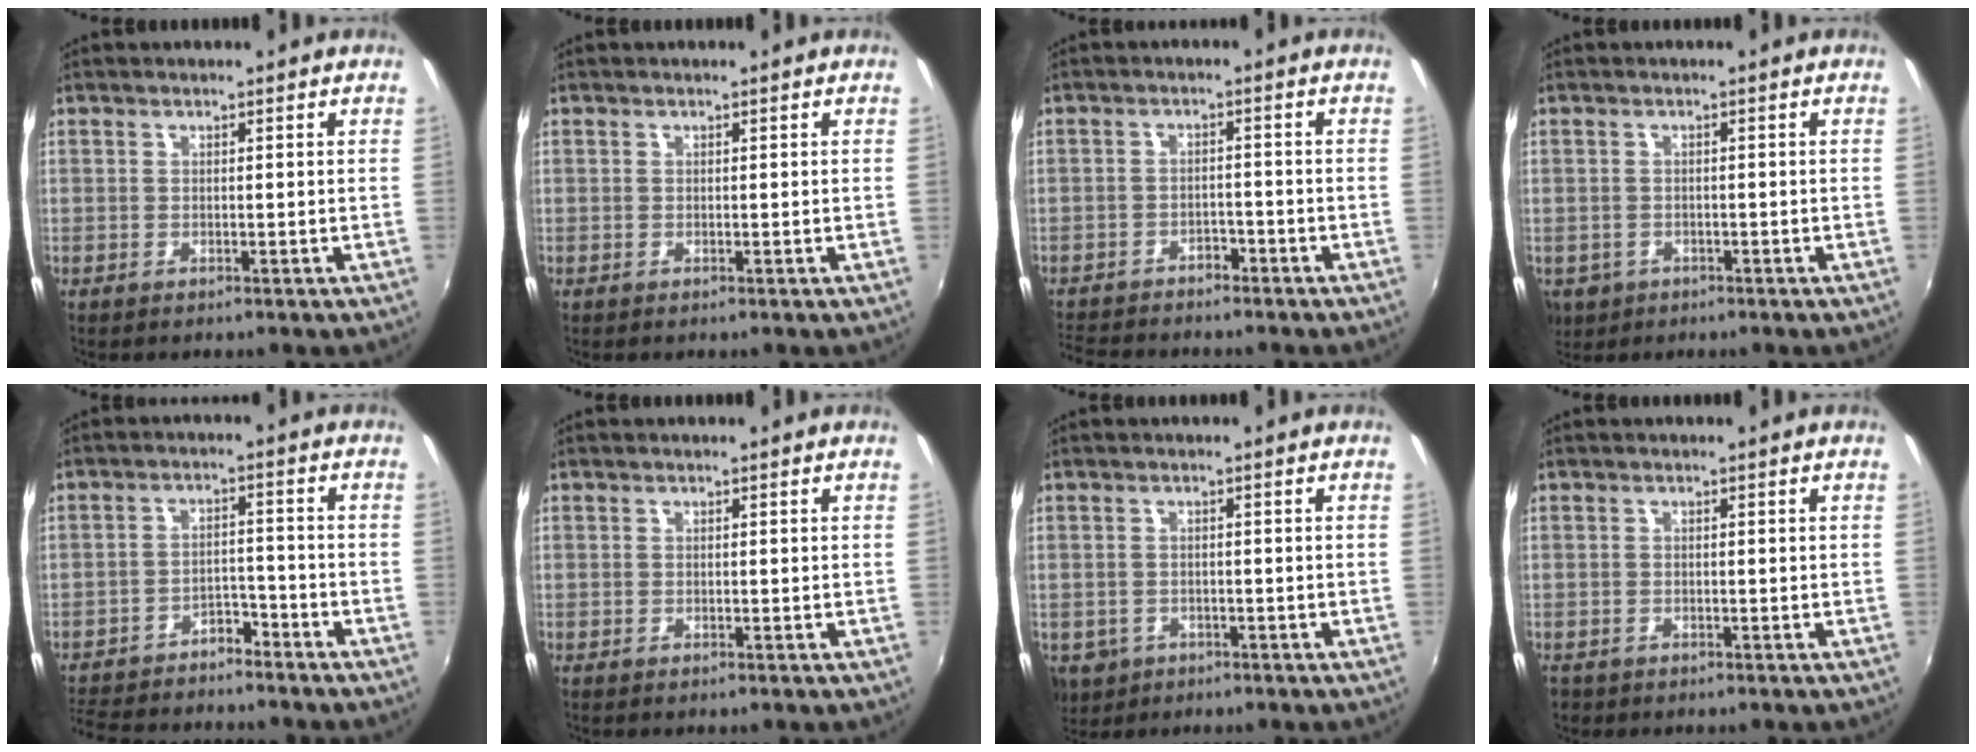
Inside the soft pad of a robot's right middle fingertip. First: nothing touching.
{"total": 0.0}
{"total": 8.5, "force": [-7.6, 3.0, 2.3], "torque": [-0.071, -0.006, -0.120]}
{"total": 5.8, "force": [-2.3, 4.8, 2.4], "torque": [-0.061, -0.012, -0.030]}
{"total": 13.2, "force": [-11.3, 4.8, 4.8], "torque": [-0.119, 0.017, -0.172]}
{"total": 0.0}
{"total": 6.6, "force": [-2.5, 5.6, 2.6], "torque": [-0.067, -0.014, -0.030]}
{"total": 1.5, "force": [-1.0, 1.0, 0.3], "torque": [-0.011, -0.004, -0.017]}